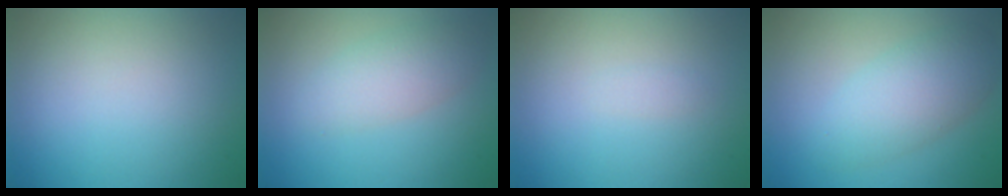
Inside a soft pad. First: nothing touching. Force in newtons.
{"total": 3.0, "press": 3.0, "slide": 0.1}
{"total": 0.5, "press": 0.5, "slide": 0.0}
{"total": 4.3, "press": 4.3, "slide": 0.1}